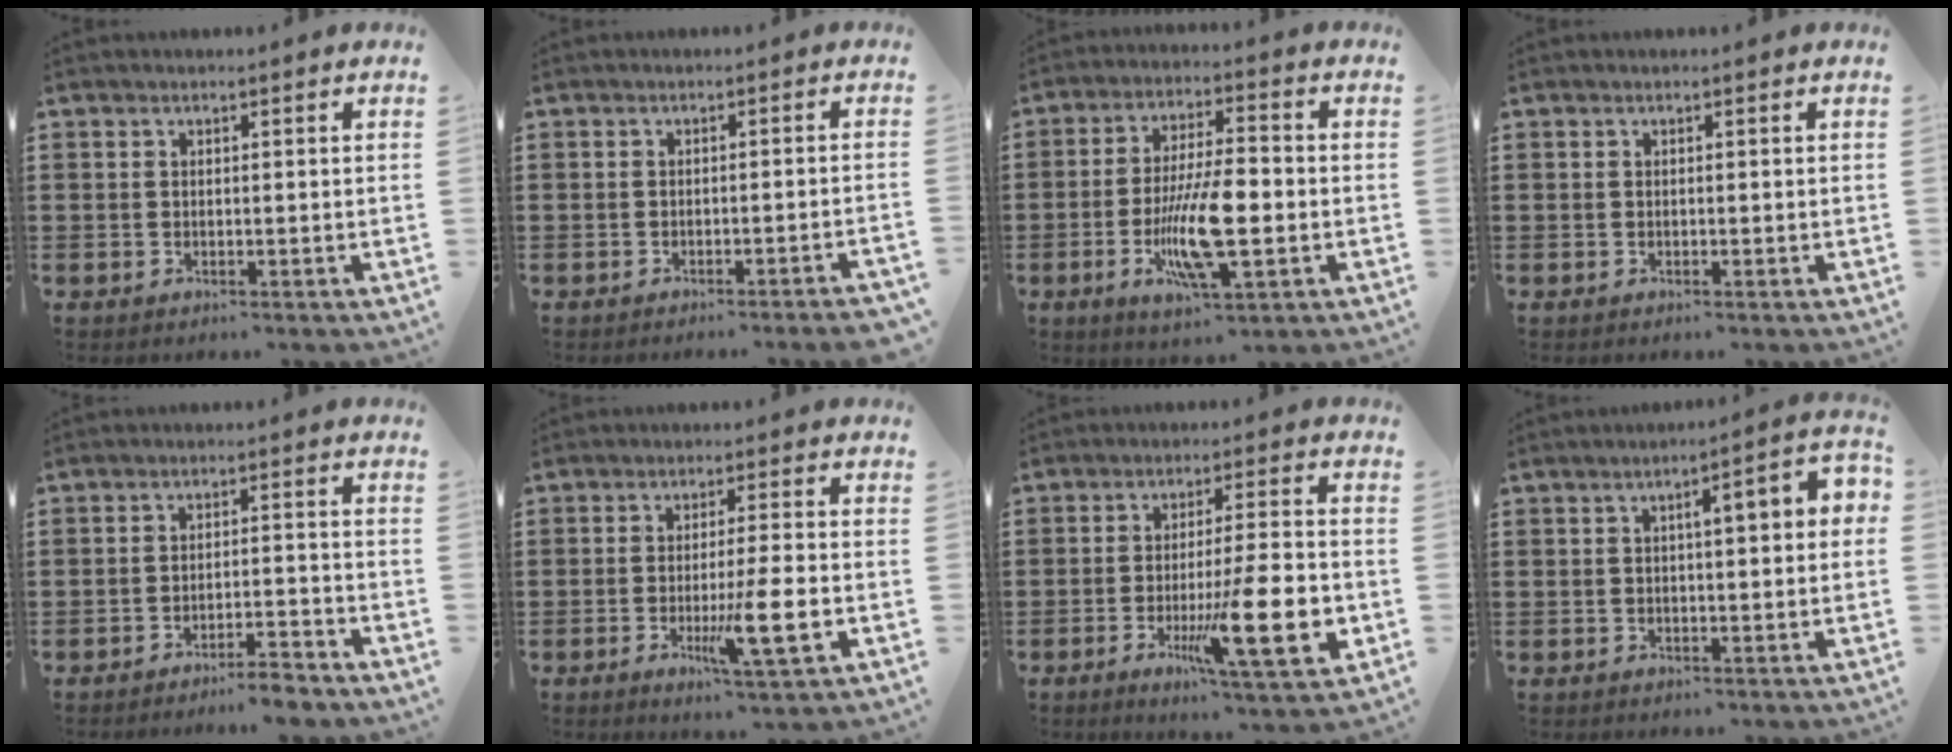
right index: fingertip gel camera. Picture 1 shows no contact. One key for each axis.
{"total": 1.8, "fx": -1.5, "fy": -0.3, "fz": 0.9, "tx": -0.015, "ty": 0.000, "tz": -0.030}
{"total": 12.2, "fx": -3.1, "fy": 3.7, "fz": 11.2, "tx": -0.219, "ty": -0.007, "tz": -0.054}
{"total": 0.0}
{"total": 3.8, "fx": -3.6, "fy": -0.2, "fz": 1.2, "tx": -0.024, "ty": -0.003, "tz": -0.073}
{"total": 8.7, "fx": -2.4, "fy": 0.8, "fz": 8.3, "tx": -0.153, "ty": -0.018, "tz": -0.043}
{"total": 14.9, "fx": -4.1, "fy": 2.8, "fz": 14.1, "tx": -0.226, "ty": -0.012, "tz": -0.061}
{"total": 4.6, "fx": 0.7, "fy": 0.8, "fz": 4.4, "tx": -0.065, "ty": 0.000, "tz": 0.004}